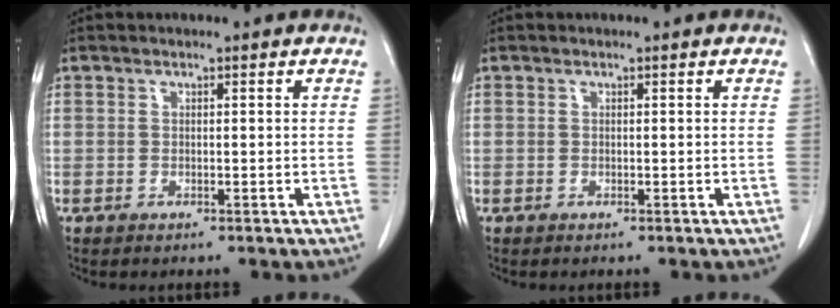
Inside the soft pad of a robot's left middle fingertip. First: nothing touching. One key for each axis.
{"total": 0.0}